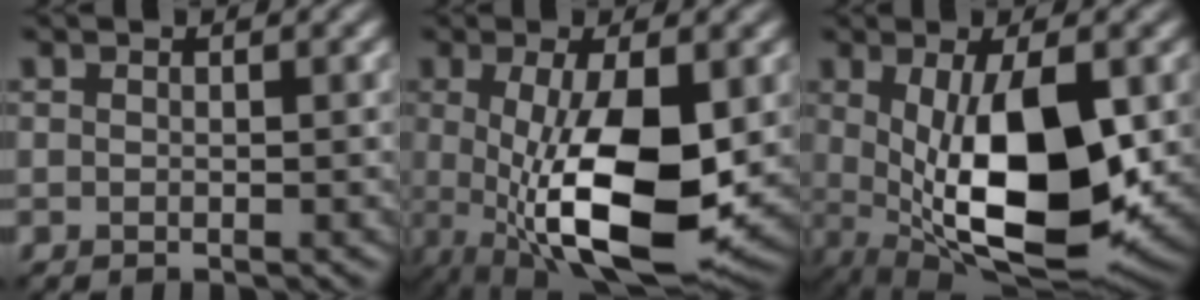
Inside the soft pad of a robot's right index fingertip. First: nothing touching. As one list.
[{"total": 11.4, "force": [-1.2, 4.3, 10.5], "torque": [-0.196, -0.026, -0.008]}, {"total": 11.7, "force": [-0.3, 5.0, 10.6], "torque": [-0.184, -0.024, 0.010]}]